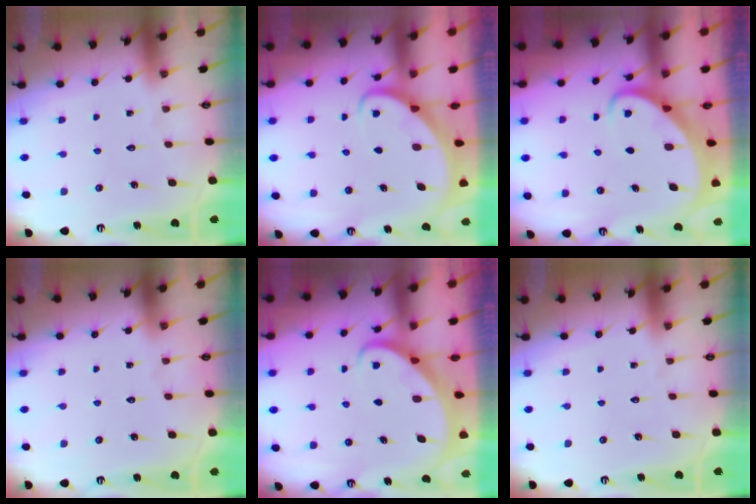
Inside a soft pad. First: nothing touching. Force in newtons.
{"total": 2.5, "press": 2.5, "slide": 0.2}
{"total": 3.6, "press": 3.6, "slide": 0.4}
{"total": 0.0}
{"total": 2.4, "press": 2.4, "slide": 0.3}
{"total": 0.0}